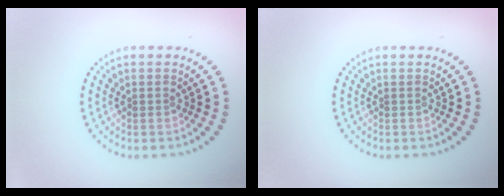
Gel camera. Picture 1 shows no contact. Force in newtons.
{"total": 0.0}